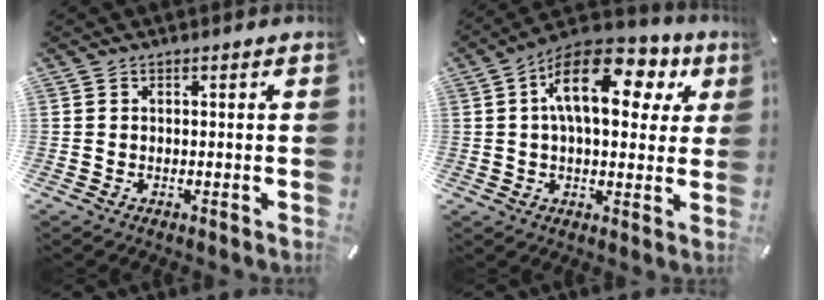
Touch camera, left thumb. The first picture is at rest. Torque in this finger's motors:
{"motor_torque": [0.76, 1.33, 1.82, -0.95, 0.66]}